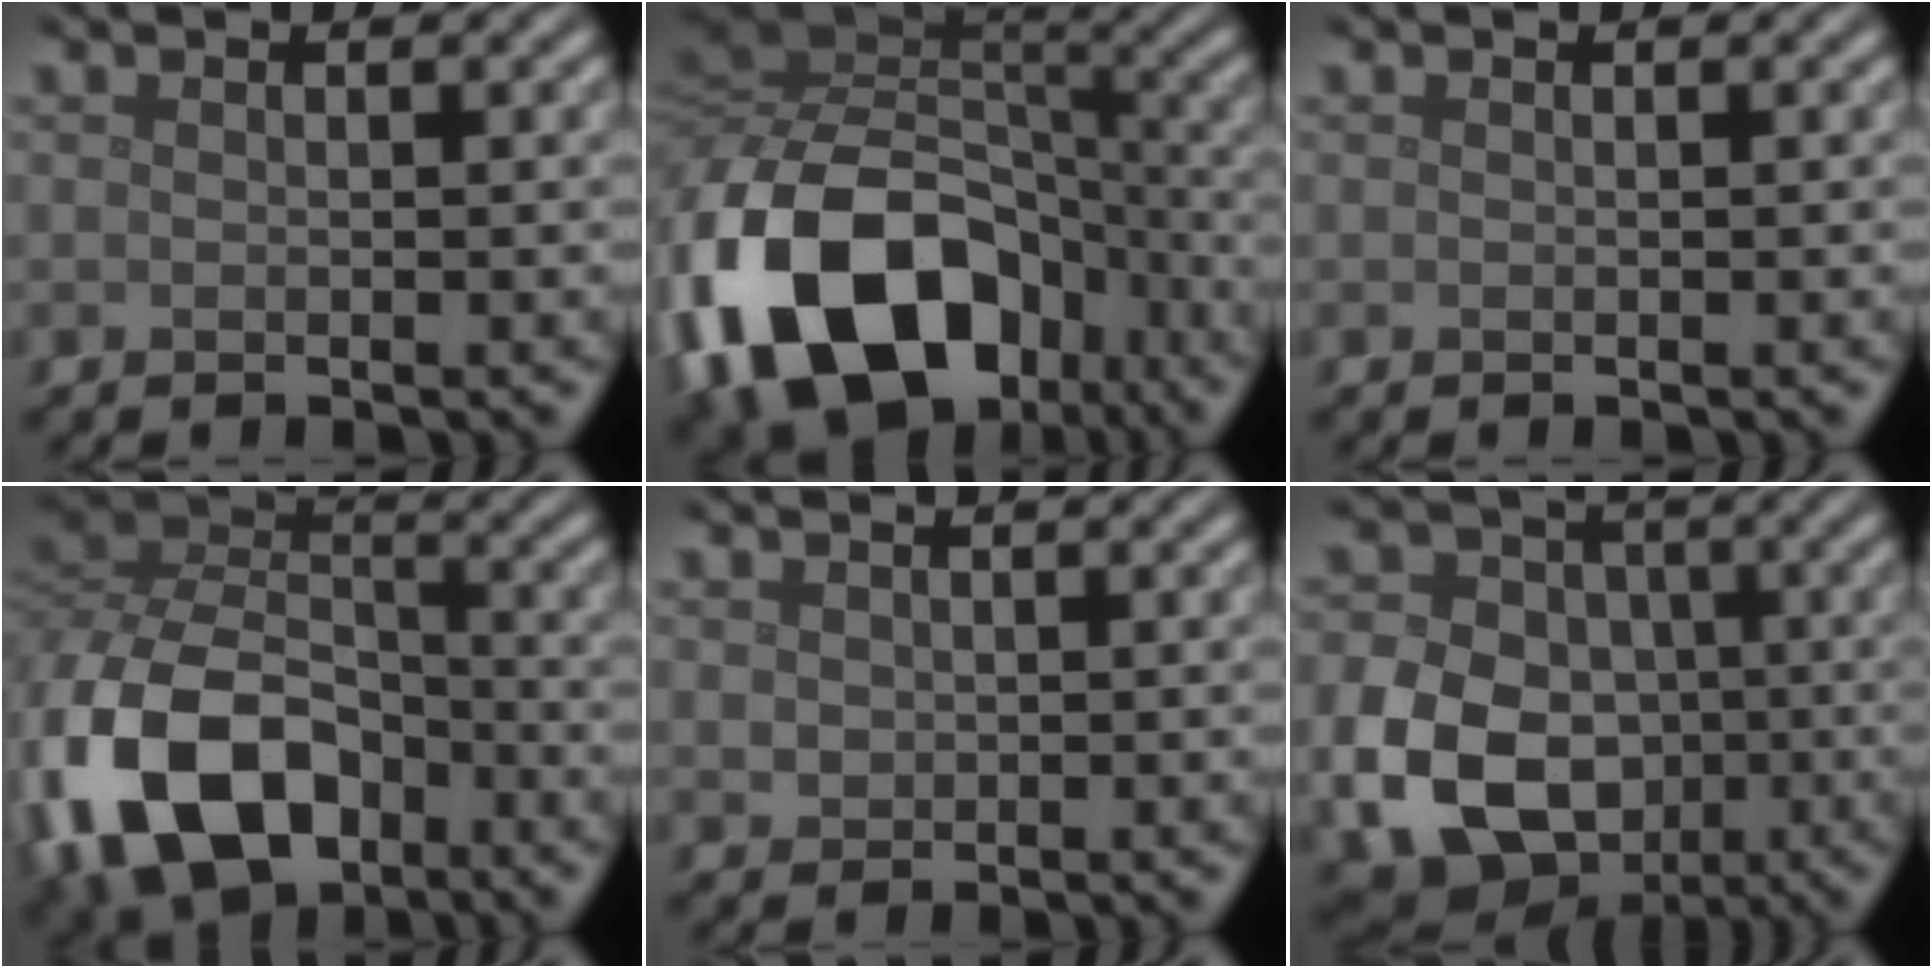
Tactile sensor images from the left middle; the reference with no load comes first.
{"total": 17.2, "force": [-7.5, 11.9, 9.8], "torque": [-0.209, -0.020, -0.128]}
{"total": 0.0}
{"total": 12.5, "force": [-5.7, 8.0, 7.7], "torque": [-0.169, -0.010, -0.115]}
{"total": 0.9, "force": [0.4, 0.8, 0.3], "torque": [-0.006, -0.003, 0.011]}
{"total": 11.2, "force": [-3.2, 8.9, 6.0], "torque": [-0.113, -0.028, -0.070]}